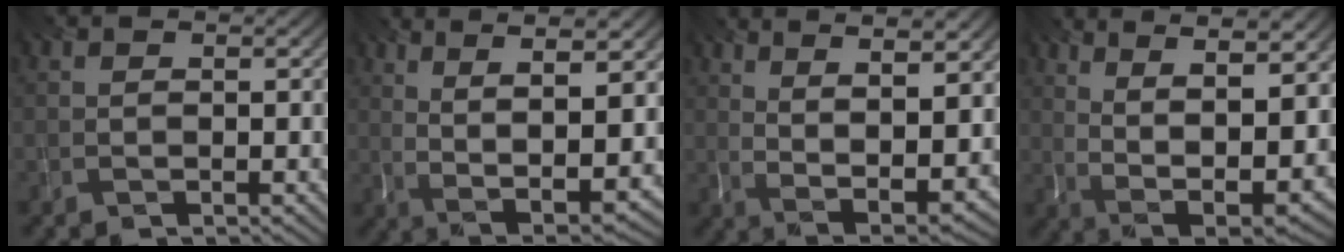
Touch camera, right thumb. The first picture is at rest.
{"total": 10.3, "force": [3.0, 2.6, 9.5], "torque": [-0.181, 0.006, 0.060]}
{"total": 11.9, "force": [5.9, 3.6, 9.6], "torque": [-0.178, 0.011, 0.098]}
{"total": 13.9, "force": [5.8, 5.1, 11.6], "torque": [-0.211, 0.015, 0.104]}